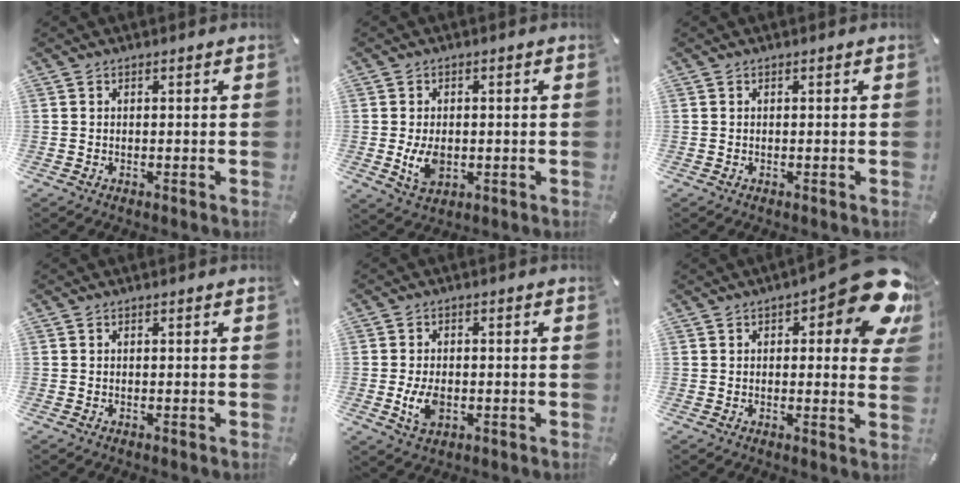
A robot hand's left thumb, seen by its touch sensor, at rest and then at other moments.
{"total": 6.0, "force": [-0.7, 4.0, 4.4], "torque": [-0.093, -0.004, -0.014]}
{"total": 0.0}
{"total": 0.0}
{"total": 5.5, "force": [-1.2, 3.5, 4.1], "torque": [-0.095, -0.002, -0.022]}
{"total": 15.4, "force": [7.4, 5.4, 12.4], "torque": [-0.151, -0.056, 0.119]}